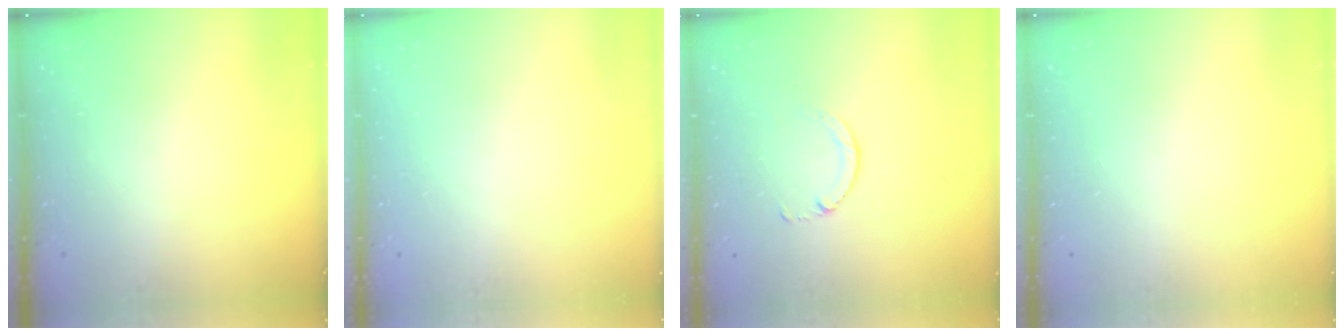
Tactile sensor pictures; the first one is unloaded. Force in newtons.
{"total": 2.6, "press": 2.6, "slide": 0.2}
{"total": 1.4, "press": 1.4, "slide": 0.2}
{"total": 0.0}